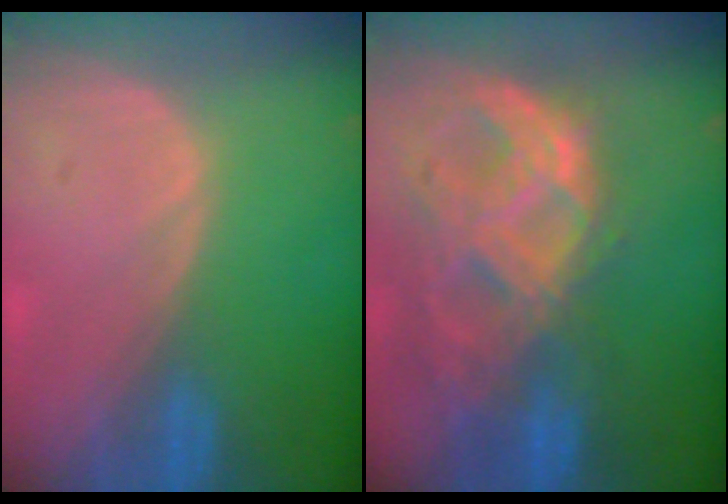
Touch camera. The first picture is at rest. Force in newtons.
{"total": 11.4, "press": 9.6, "slide": 6.2}